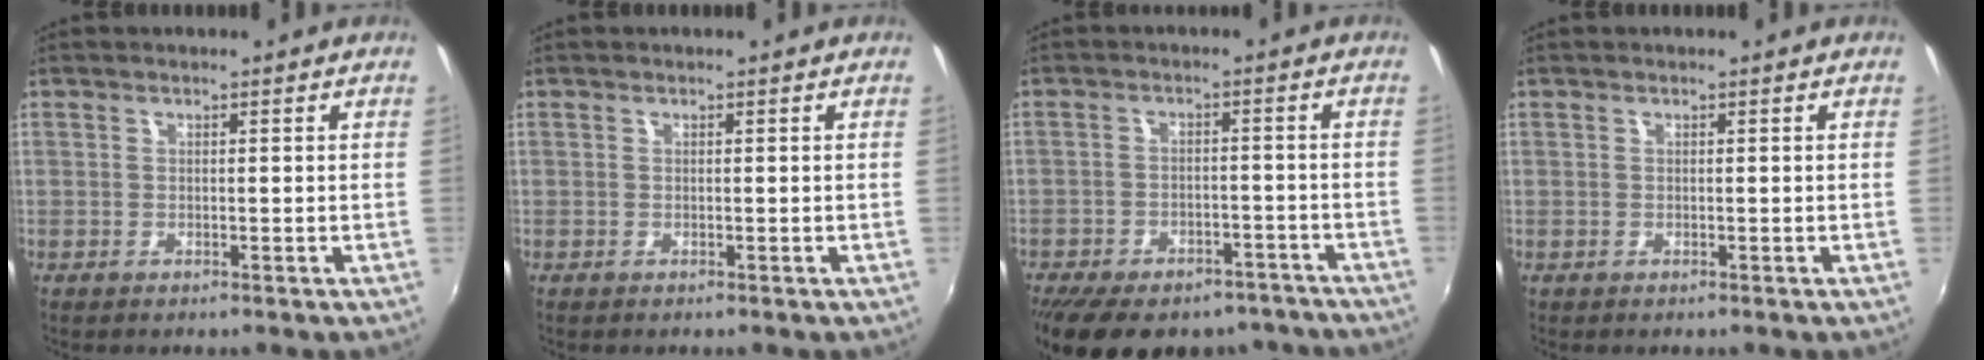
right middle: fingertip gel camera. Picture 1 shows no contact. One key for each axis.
{"total": 0.0}
{"total": 20.0, "fx": -16.0, "fy": 9.0, "fz": 8.1, "tx": -0.176, "ty": 0.000, "tz": -0.200}
{"total": 0.0}